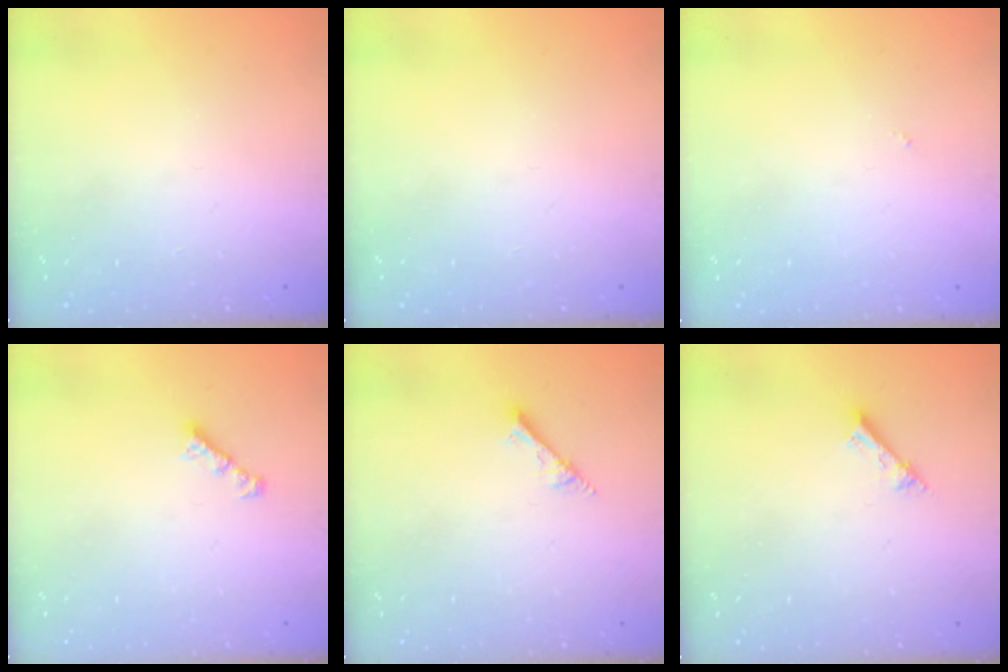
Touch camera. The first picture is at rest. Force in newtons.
{"total": 0.0}
{"total": 0.0}
{"total": 1.7, "press": 1.6, "slide": 0.5}
{"total": 1.7, "press": 1.6, "slide": 0.1}
{"total": 2.5, "press": 2.5, "slide": 0.1}